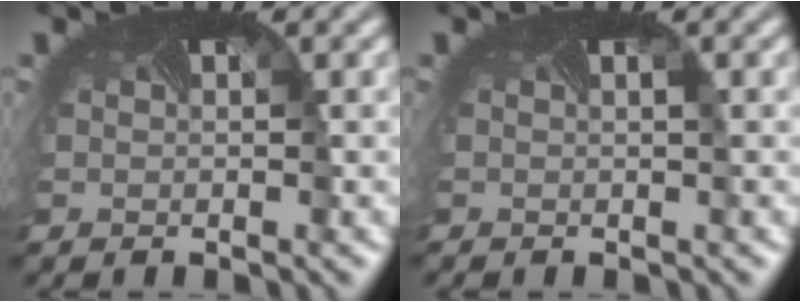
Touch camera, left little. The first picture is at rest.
{"total": 0.7, "force": [-0.2, -0.1, 0.6], "torque": [-0.001, 0.001, 0.000]}